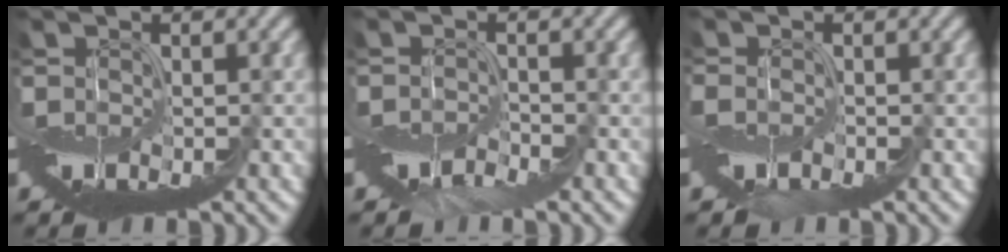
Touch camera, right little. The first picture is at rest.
{"total": 1.1, "force": [-1.0, -0.1, -0.3], "torque": [0.002, -0.003, -0.019]}
{"total": 1.1, "force": [-0.6, -0.4, -0.9], "torque": [0.015, 0.000, -0.013]}